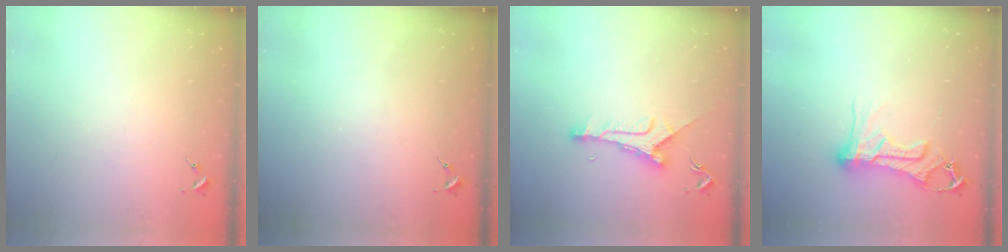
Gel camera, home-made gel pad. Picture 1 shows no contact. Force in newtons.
{"total": 0.0}
{"total": 9.6, "press": 9.6, "slide": 0.4}
{"total": 14.0, "press": 13.9, "slide": 1.3}